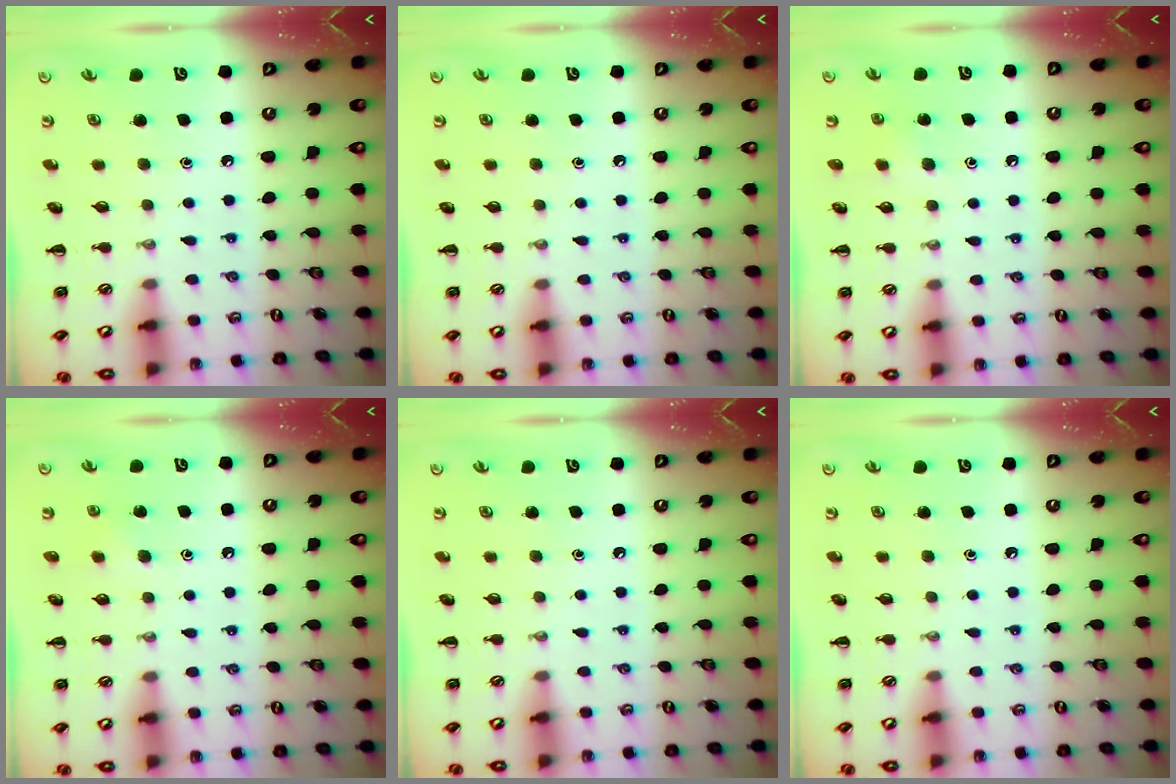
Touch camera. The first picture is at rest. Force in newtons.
{"total": 0.0}
{"total": 2.8, "press": 2.5, "slide": 1.3}
{"total": 2.8, "press": 2.5, "slide": 1.3}
{"total": 0.0}
{"total": 0.0}